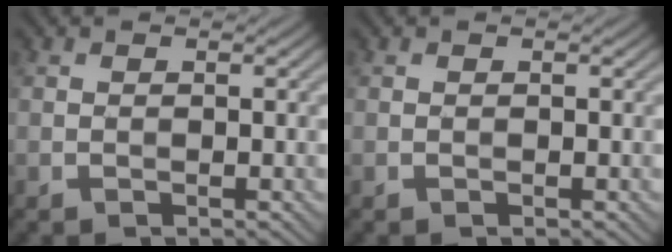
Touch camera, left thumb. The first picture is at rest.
{"total": 0.0}